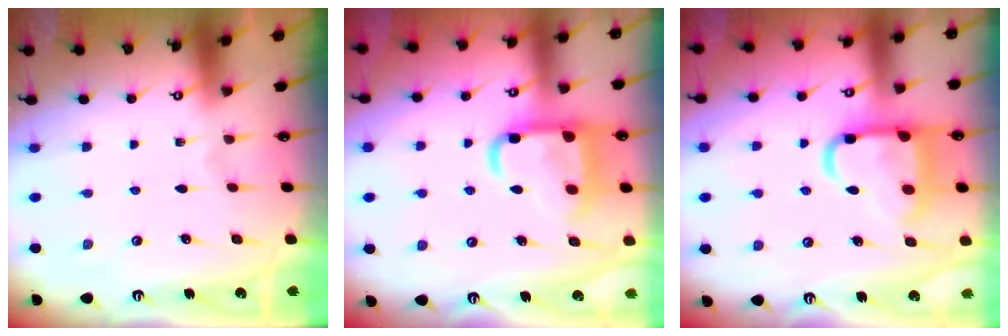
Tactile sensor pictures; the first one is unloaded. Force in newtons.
{"total": 15.7, "press": 15.6, "slide": 1.6}
{"total": 14.7, "press": 14.7, "slide": 1.5}